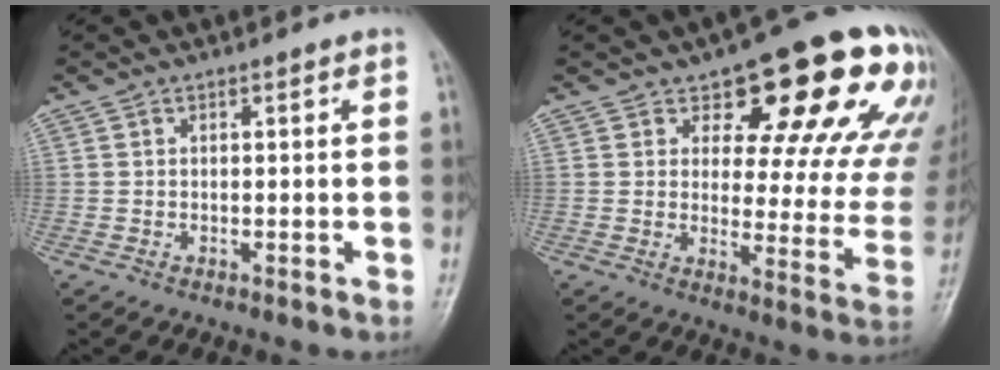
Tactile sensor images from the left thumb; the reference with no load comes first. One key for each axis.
{"total": 21.4, "fx": 12.4, "fy": 9.1, "fz": 14.9, "tx": -0.139, "ty": -0.051, "tz": 0.154}